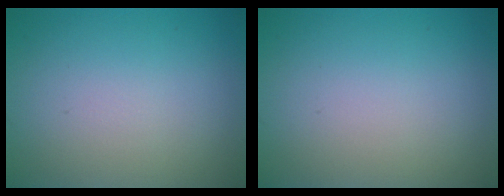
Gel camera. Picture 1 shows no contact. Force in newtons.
{"total": 0.0}